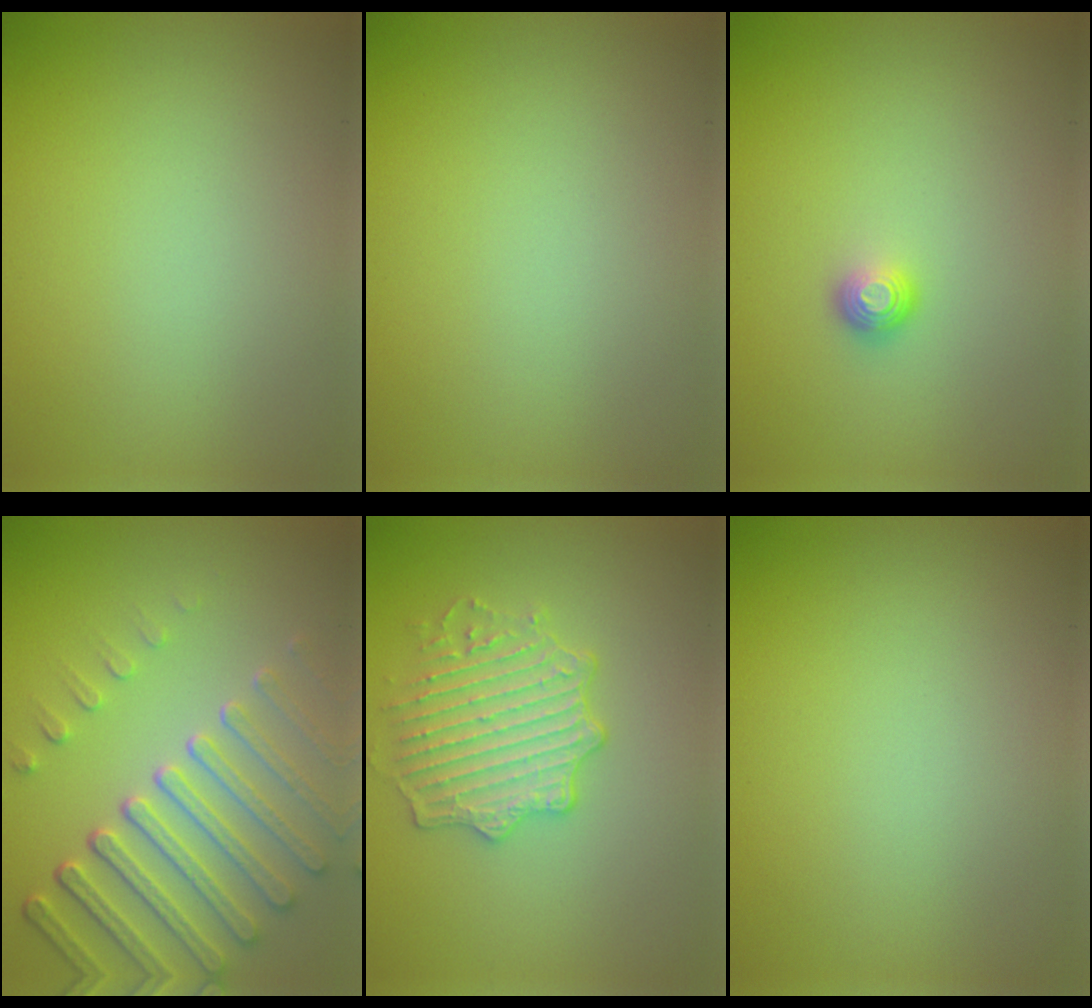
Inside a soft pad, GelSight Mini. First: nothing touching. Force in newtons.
{"total": 0.0}
{"total": 1.2, "press": 1.0, "slide": 0.6}
{"total": 6.7, "press": 5.4, "slide": 4.1}
{"total": 3.9, "press": 3.8, "slide": 0.8}
{"total": 0.0}